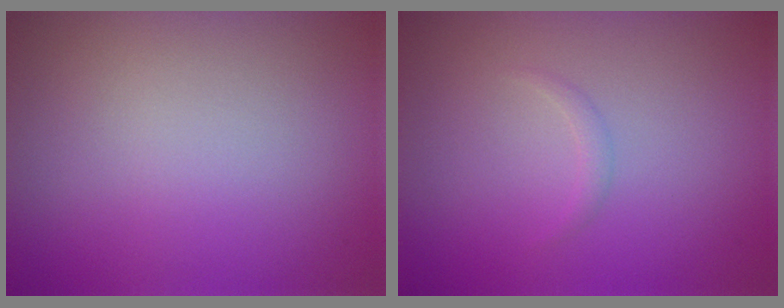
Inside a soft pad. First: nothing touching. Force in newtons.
{"total": 0.8, "press": 0.8, "slide": 0.0}